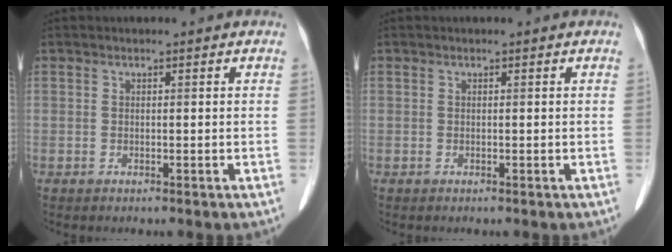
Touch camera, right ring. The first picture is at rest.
{"total": 0.0}